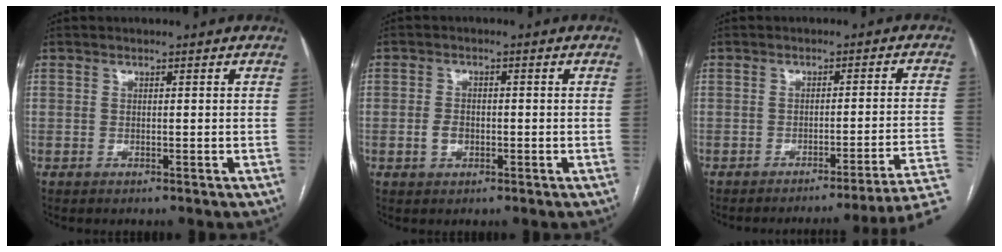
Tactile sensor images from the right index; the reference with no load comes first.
{"total": 2.6, "force": [-0.7, 1.8, 1.8], "torque": [-0.035, 0.005, -0.011]}
{"total": 13.4, "force": [-11.4, -3.4, 6.0], "torque": [-0.015, -0.003, -0.129]}